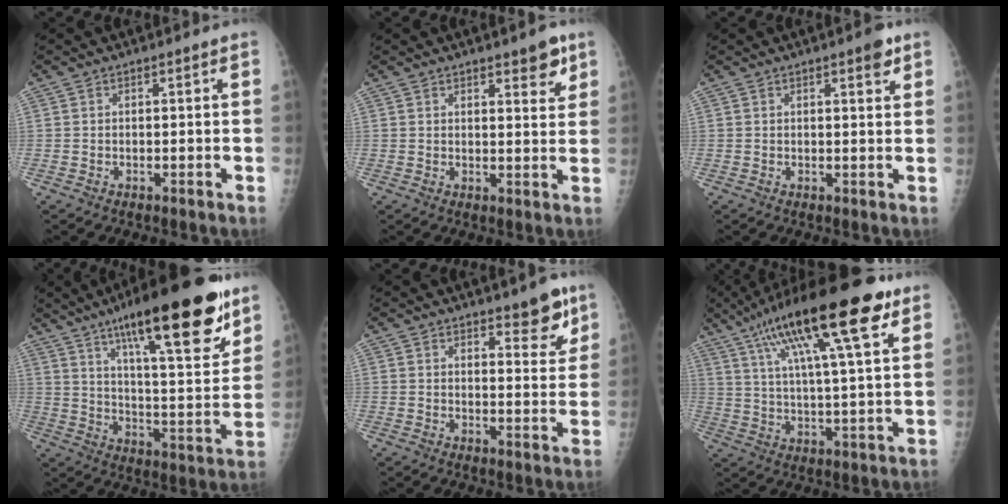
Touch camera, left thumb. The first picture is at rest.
{"total": 4.9, "force": [3.1, 1.7, 3.4], "torque": [-0.028, -0.018, 0.038]}
{"total": 2.8, "force": [1.7, 0.8, 2.1], "torque": [-0.021, -0.007, 0.019]}
{"total": 26.6, "force": [15.9, 6.6, 20.3], "torque": [-0.290, -0.047, 0.247]}
{"total": 6.9, "force": [4.7, 2.4, 4.5], "torque": [-0.034, -0.032, 0.062]}
{"total": 23.3, "force": [12.5, 5.1, 19.0], "torque": [-0.316, -0.008, 0.205]}